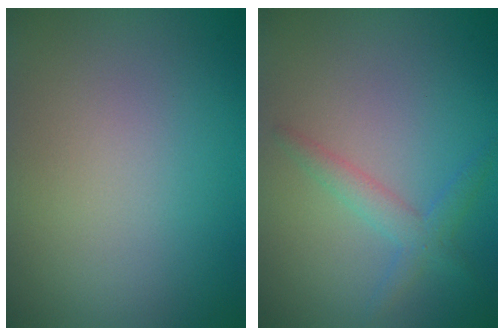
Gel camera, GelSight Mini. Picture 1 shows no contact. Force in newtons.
{"total": 2.1, "press": 2.1, "slide": 0.0}